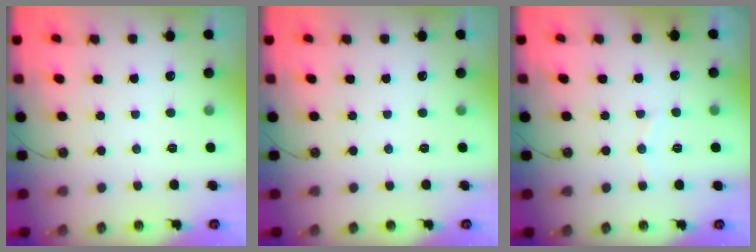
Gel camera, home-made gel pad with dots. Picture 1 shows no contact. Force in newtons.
{"total": 0.0}
{"total": 3.5, "press": 3.4, "slide": 0.8}